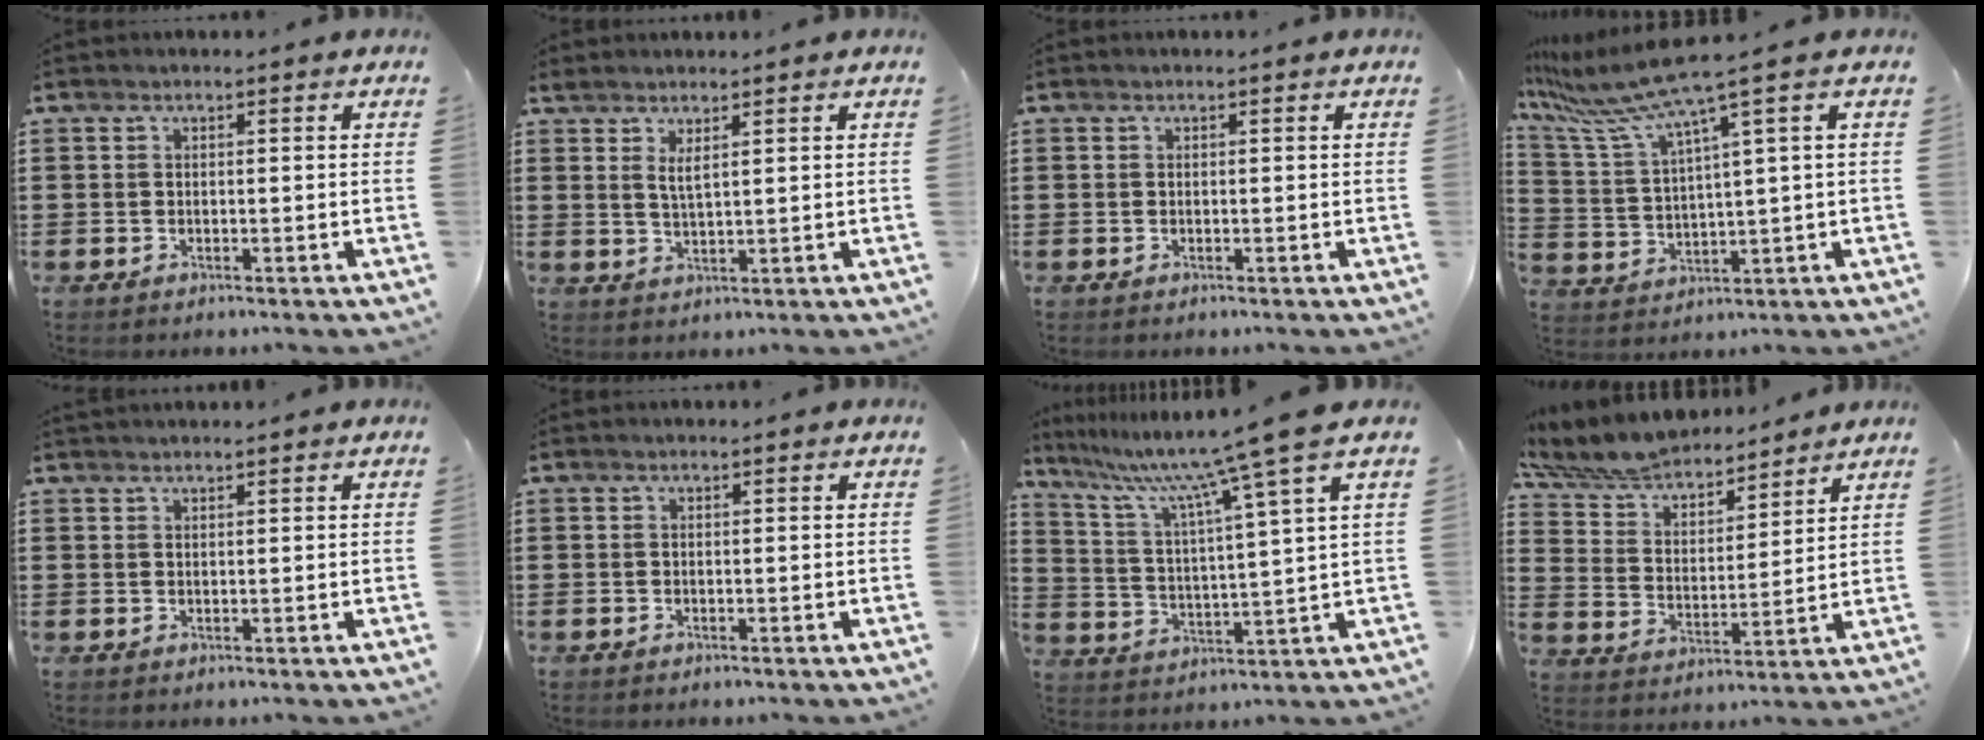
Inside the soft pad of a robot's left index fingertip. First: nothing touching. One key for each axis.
{"total": 2.4, "fx": 1.5, "fy": 0.4, "fz": 1.8, "tx": -0.039, "ty": 0.003, "tz": 0.027}
{"total": 0.0}
{"total": 7.8, "fx": 5.7, "fy": -0.8, "fz": 5.3, "tx": -0.143, "ty": -0.047, "tz": 0.089}
{"total": 1.0, "fx": 0.9, "fy": -0.1, "fz": 0.3, "tx": -0.006, "ty": -0.002, "tz": 0.019}
{"total": 0.0}
{"total": 10.1, "fx": 7.7, "fy": -1.4, "fz": 6.4, "tx": -0.153, "ty": -0.047, "tz": 0.117}
{"total": 7.2, "fx": 6.9, "fy": 1.4, "fz": 1.9, "tx": -0.070, "ty": -0.038, "tz": 0.120}